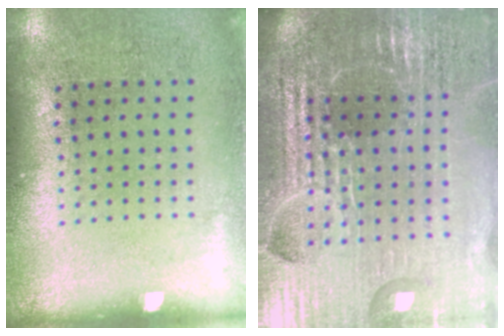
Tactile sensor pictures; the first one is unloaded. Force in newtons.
{"total": 6.6, "press": 5.8, "slide": 3.2}